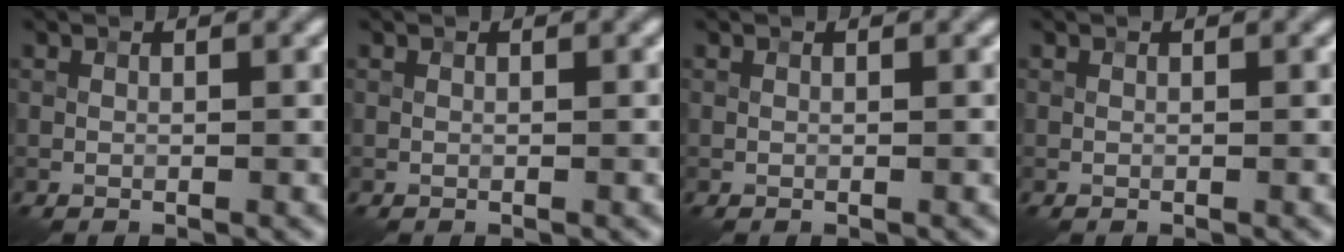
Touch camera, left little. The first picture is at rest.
{"total": 0.0}
{"total": 0.0}
{"total": 0.0}